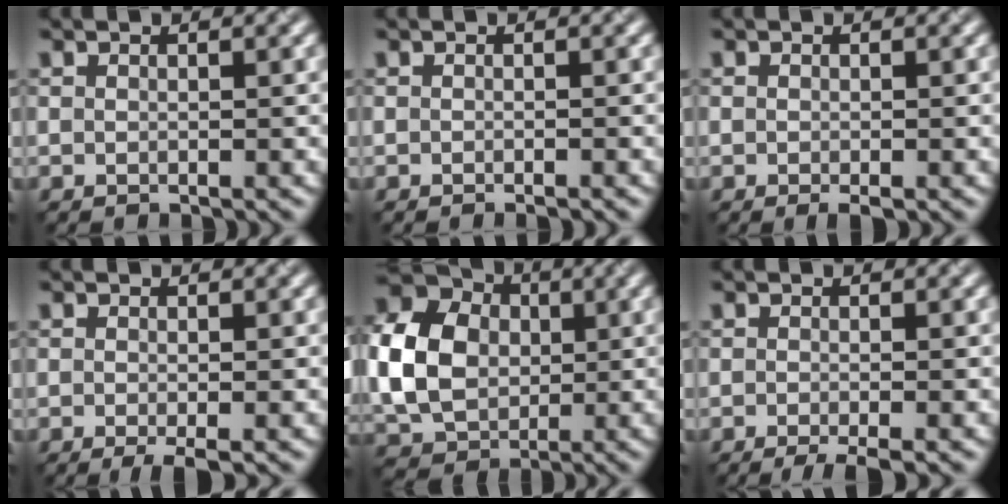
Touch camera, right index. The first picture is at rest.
{"total": 1.1, "force": [-0.8, 0.3, 0.7], "torque": [-0.001, 0.001, -0.010]}
{"total": 1.0, "force": [-0.7, 0.1, 0.7], "torque": [-0.008, 0.004, -0.003]}
{"total": 2.0, "force": [-1.1, 0.1, 1.6], "torque": [-0.024, -0.001, -0.009]}
{"total": 9.5, "force": [-0.3, 7.5, 5.8], "torque": [-0.146, 0.016, 0.000]}
{"total": 2.8, "force": [-1.6, 0.4, 2.3], "torque": [-0.032, 0.001, -0.023]}